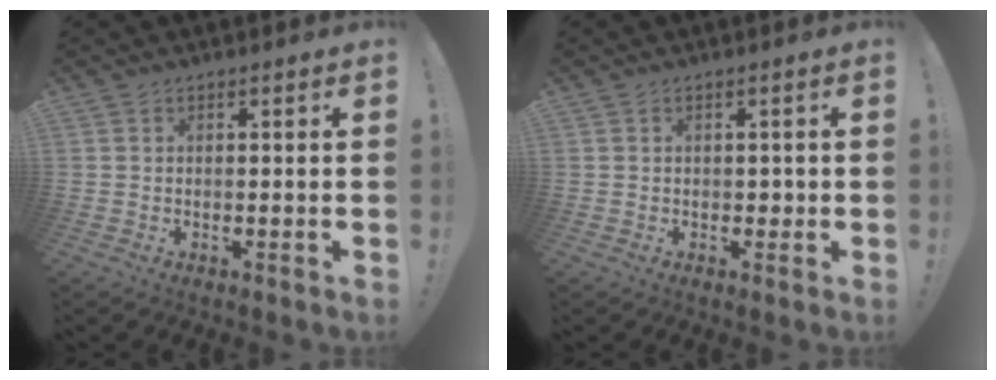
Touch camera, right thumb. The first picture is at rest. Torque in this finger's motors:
{"motor_torque": [0.12, 0.01, 0.16, -0.16, -0.01]}